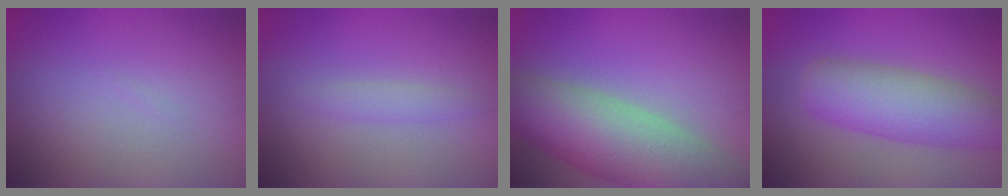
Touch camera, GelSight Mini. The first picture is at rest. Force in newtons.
{"total": 1.3, "press": 1.3, "slide": 0.2}
{"total": 9.7, "press": 9.7, "slide": 0.5}
{"total": 6.4, "press": 6.4, "slide": 0.2}